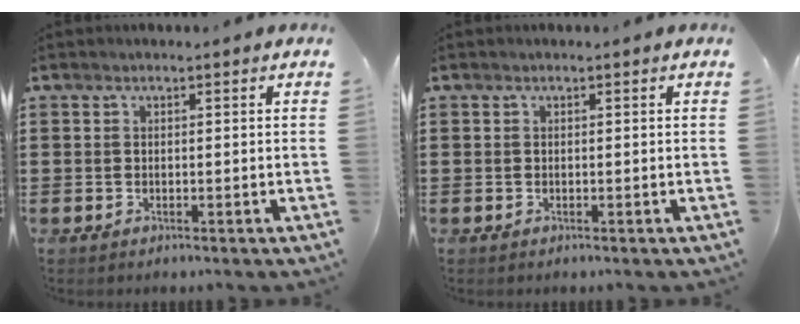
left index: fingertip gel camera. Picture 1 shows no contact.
{"total": 0.0}